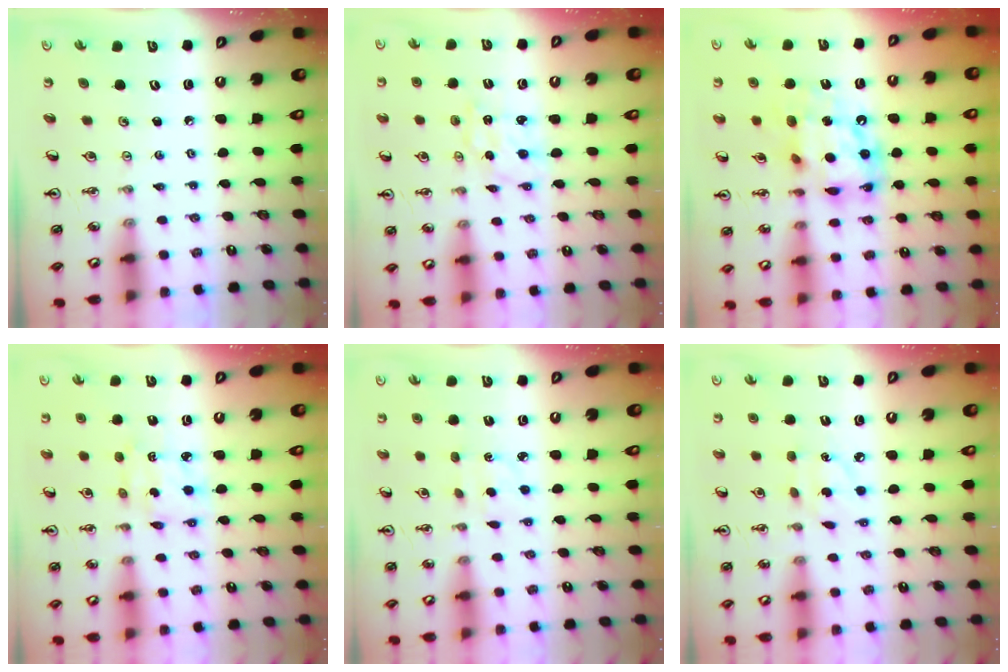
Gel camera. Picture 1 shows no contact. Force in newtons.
{"total": 1.4, "press": 1.4, "slide": 0.1}
{"total": 14.3, "press": 14.3, "slide": 1.5}
{"total": 4.0, "press": 4.0, "slide": 0.2}
{"total": 2.0, "press": 1.9, "slide": 0.7}
{"total": 4.1, "press": 4.1, "slide": 0.6}